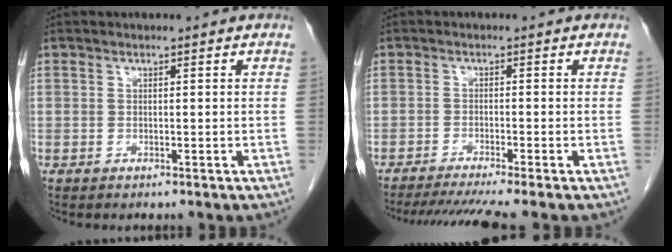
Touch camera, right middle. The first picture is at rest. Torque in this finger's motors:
{"motor_torque": [0.07, -0.06, 0.07, 0.04]}